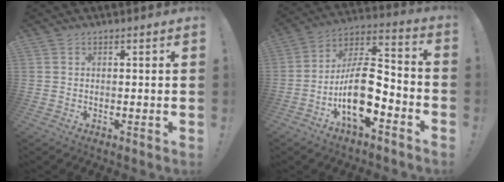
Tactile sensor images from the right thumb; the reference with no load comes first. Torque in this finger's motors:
{"motor_torque": [2.71, 1.71, 0.43, 0.03, 0.61]}